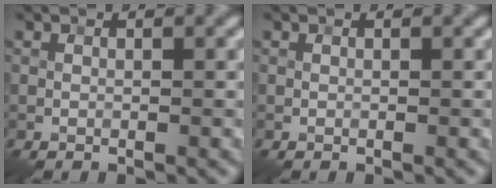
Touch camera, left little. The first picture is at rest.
{"total": 0.0}